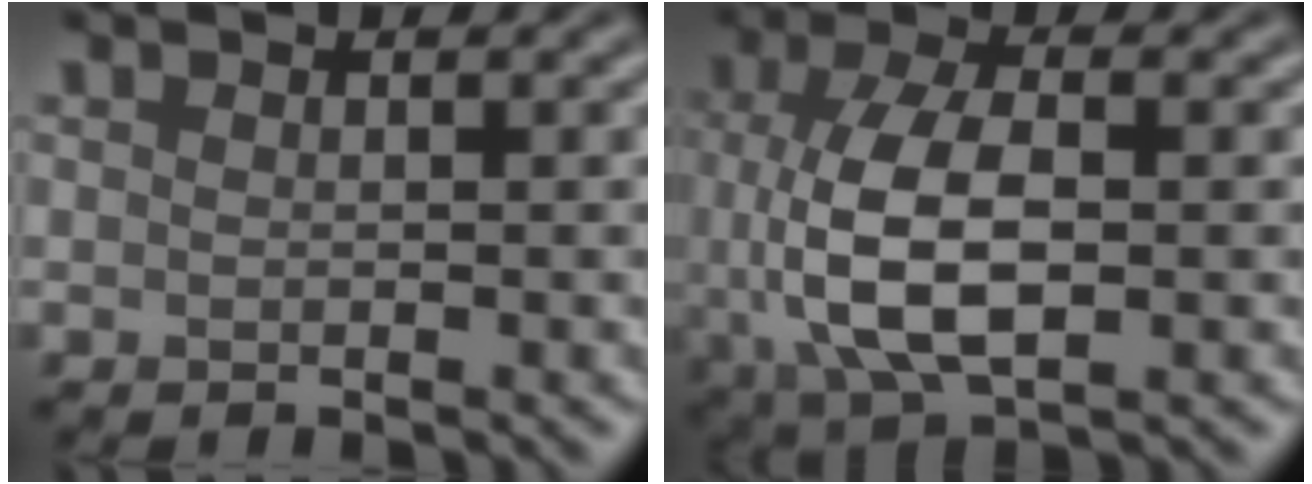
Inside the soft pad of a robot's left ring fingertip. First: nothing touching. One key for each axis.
{"total": 8.3, "fx": -0.3, "fy": 4.0, "fz": 7.3, "tx": -0.149, "ty": -0.001, "tz": -0.007}